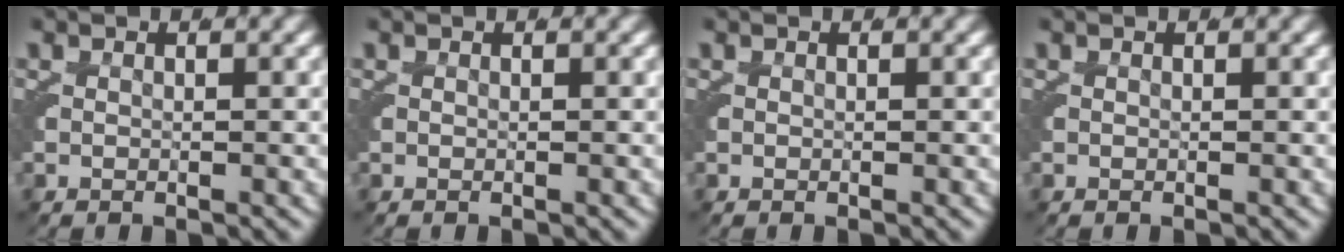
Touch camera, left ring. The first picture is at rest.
{"total": 0.0}
{"total": 0.0}
{"total": 0.0}